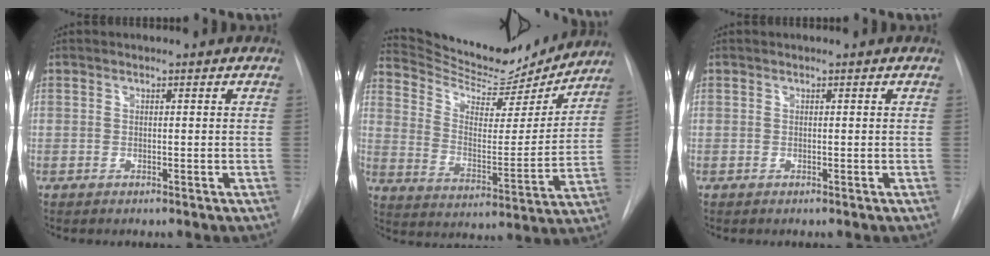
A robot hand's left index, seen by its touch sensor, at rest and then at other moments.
{"total": 18.2, "force": [17.5, 3.4, 3.8], "torque": [-0.068, -0.027, 0.264]}
{"total": 0.0}